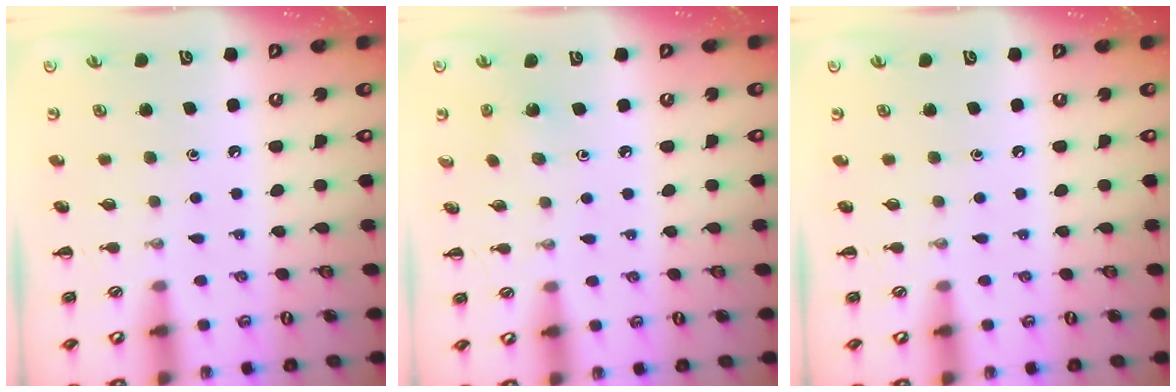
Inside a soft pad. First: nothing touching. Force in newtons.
{"total": 1.9, "press": 1.8, "slide": 0.7}
{"total": 0.0}